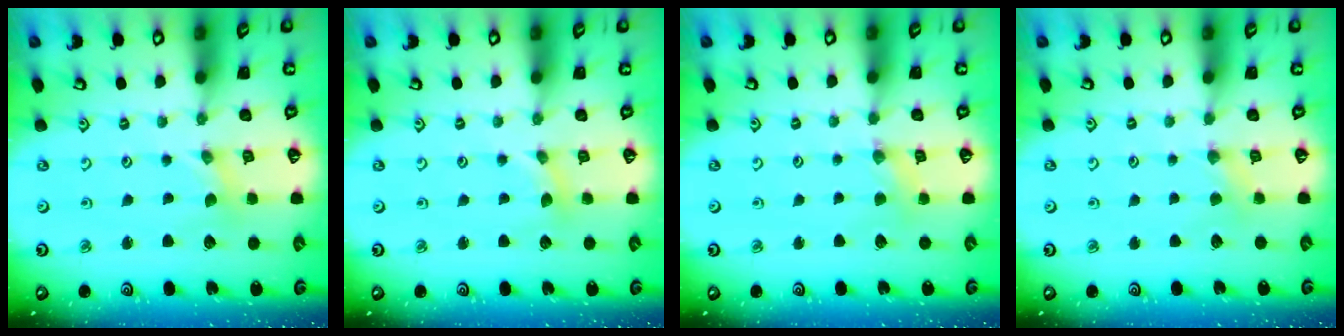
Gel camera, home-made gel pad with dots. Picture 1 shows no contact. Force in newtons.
{"total": 2.9, "press": 2.8, "slide": 0.4}
{"total": 2.6, "press": 2.5, "slide": 0.4}
{"total": 1.9, "press": 1.9, "slide": 0.5}